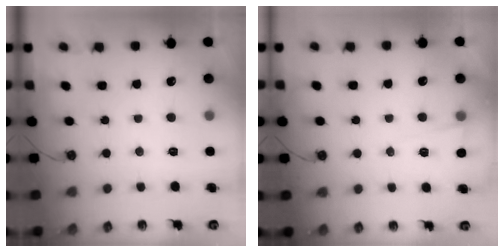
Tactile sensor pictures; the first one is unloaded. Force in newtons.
{"total": 4.2, "press": 3.0, "slide": 2.9}